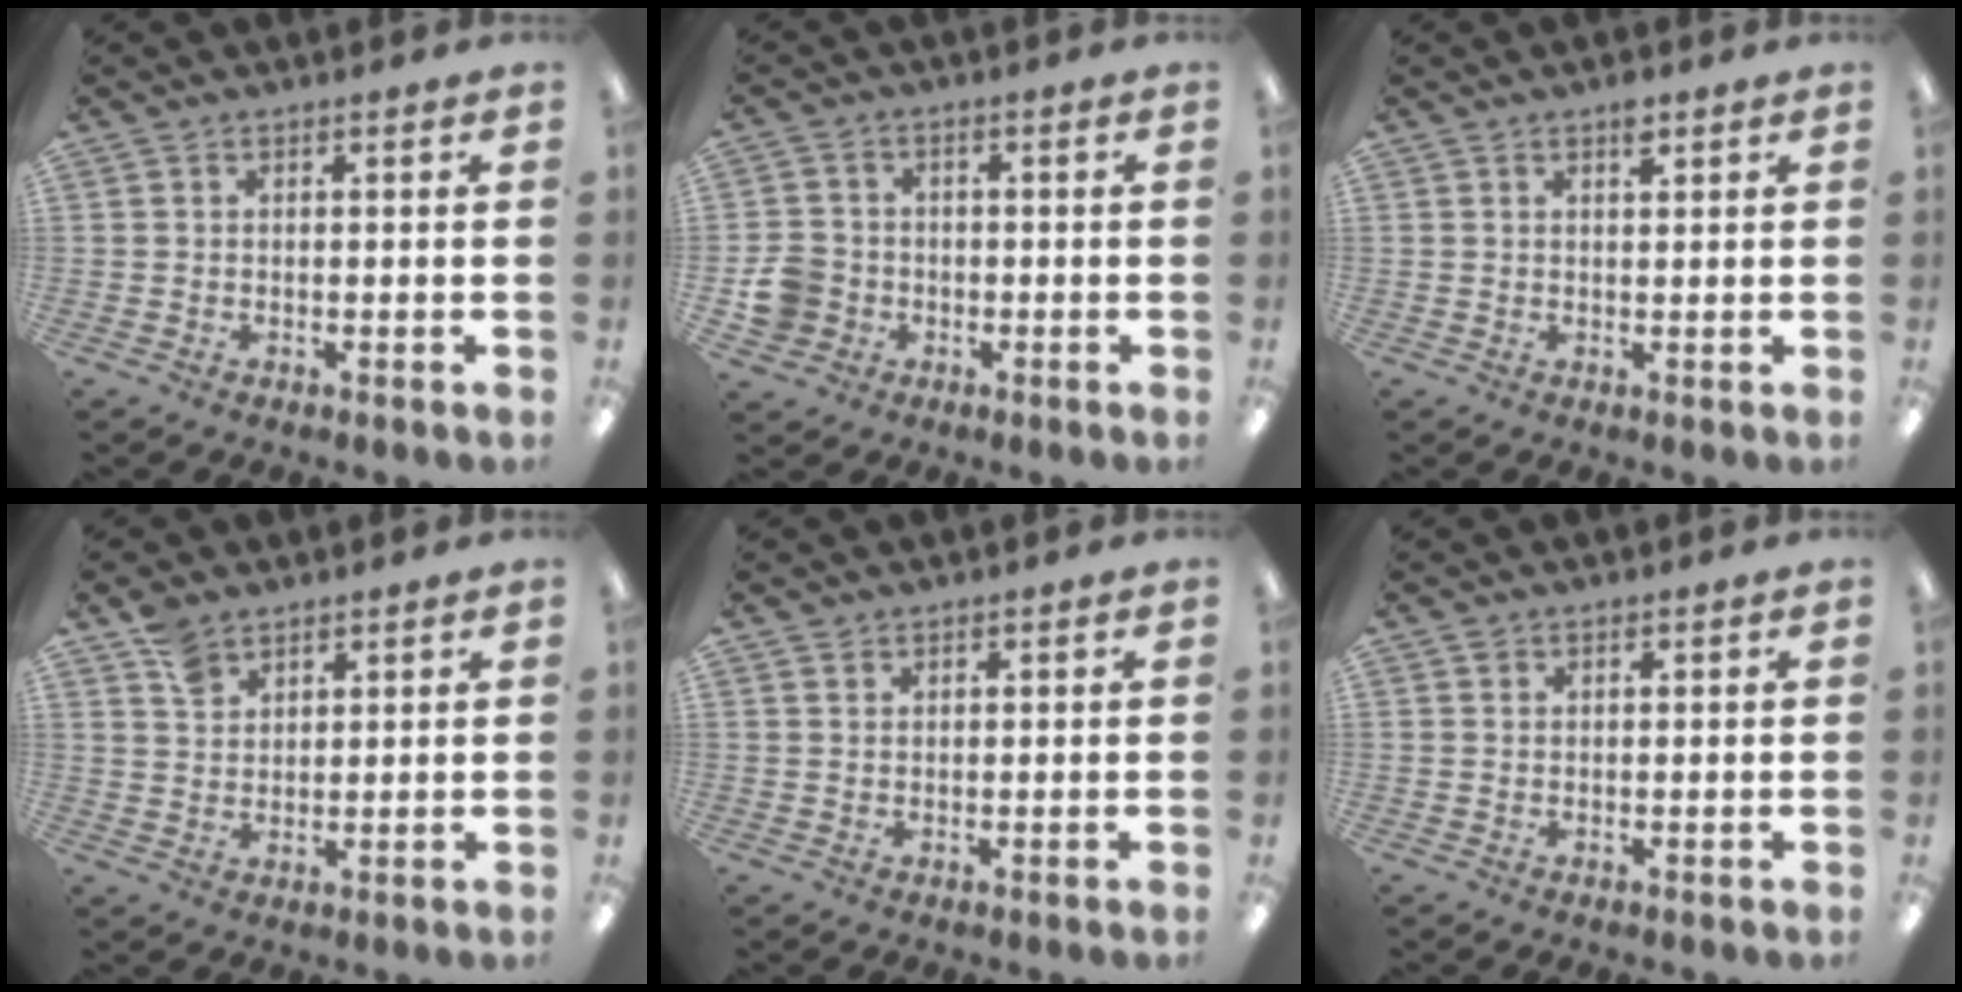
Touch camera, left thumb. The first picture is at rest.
{"total": 6.7, "force": [-1.7, 6.1, 2.2], "torque": [-0.061, 0.018, -0.027]}
{"total": 2.4, "force": [1.6, 0.9, 1.5], "torque": [-0.017, -0.006, 0.026]}
{"total": 5.3, "force": [4.0, 3.0, 1.8], "torque": [-0.039, -0.011, 0.077]}
{"total": 1.1, "force": [0.9, 0.6, 0.1], "torque": [-0.002, 0.000, 0.018]}
{"total": 0.7, "force": [0.6, 0.5, 0.1], "torque": [-0.004, 0.001, 0.011]}